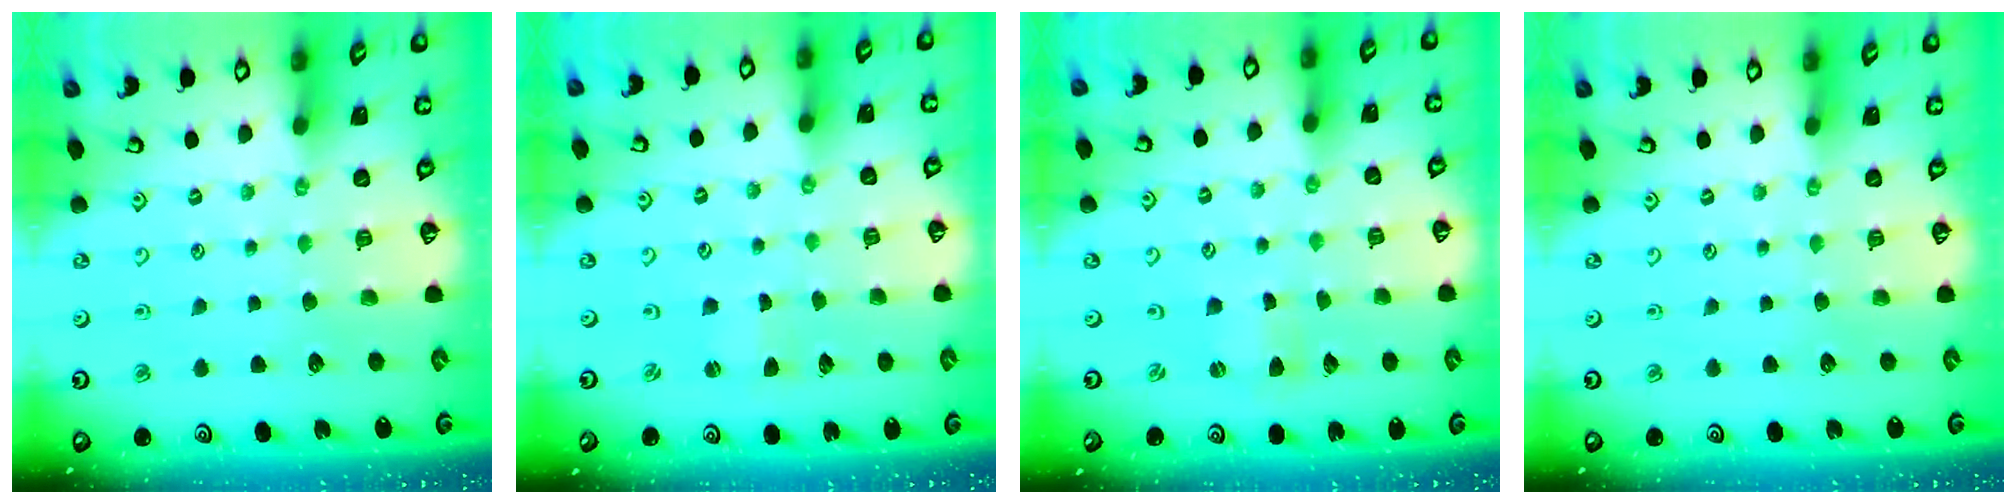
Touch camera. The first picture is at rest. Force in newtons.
{"total": 0.0}
{"total": 0.0}
{"total": 0.0}